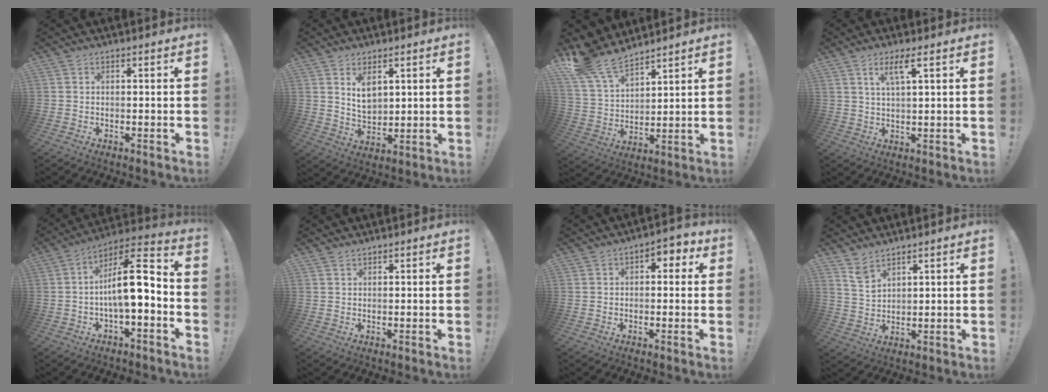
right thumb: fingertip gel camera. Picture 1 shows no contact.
{"total": 7.0, "force": [3.5, 4.4, 4.3], "torque": [-0.058, -0.020, 0.063]}
{"total": 15.7, "force": [12.6, 7.2, 6.0], "torque": [-0.129, -0.082, 0.243]}
{"total": 5.4, "force": [2.9, 0.6, 4.5], "torque": [-0.078, -0.006, 0.044]}
{"total": 14.3, "force": [-1.4, 4.8, 13.4], "torque": [-0.209, 0.007, -0.024]}
{"total": 1.2, "force": [1.1, 0.4, 0.3], "torque": [-0.003, -0.005, 0.020]}
{"total": 3.5, "force": [0.2, 2.6, 2.4], "torque": [-0.024, 0.001, -0.003]}
{"total": 5.2, "force": [4.4, 1.8, 2.1], "torque": [-0.032, -0.027, 0.082]}